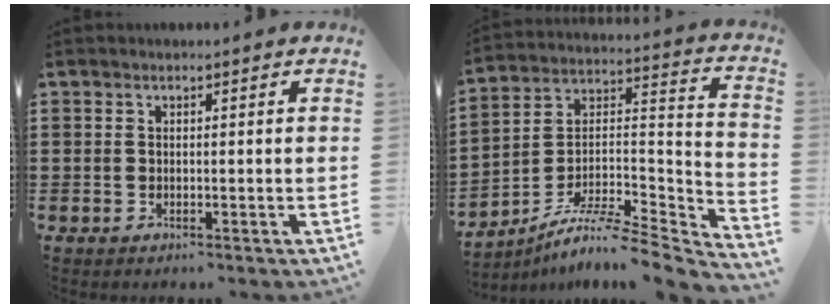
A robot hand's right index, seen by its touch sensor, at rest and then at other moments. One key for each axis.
{"total": 8.1, "fx": -6.7, "fy": 1.3, "fz": 4.4, "tx": -0.086, "ty": 0.001, "tz": -0.136}